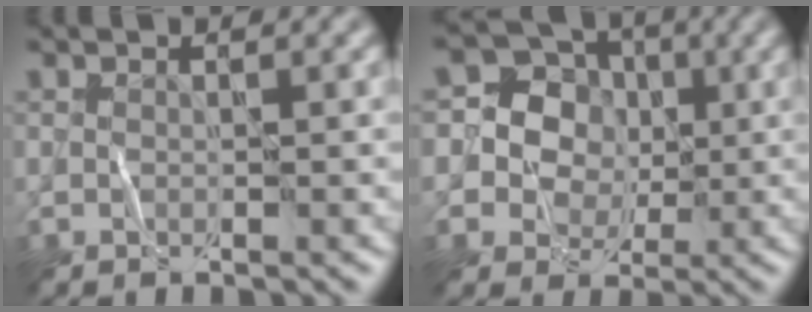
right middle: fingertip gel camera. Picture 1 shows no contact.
{"total": 5.1, "force": [0.2, 4.7, 1.7], "torque": [-0.015, 0.015, -0.011]}